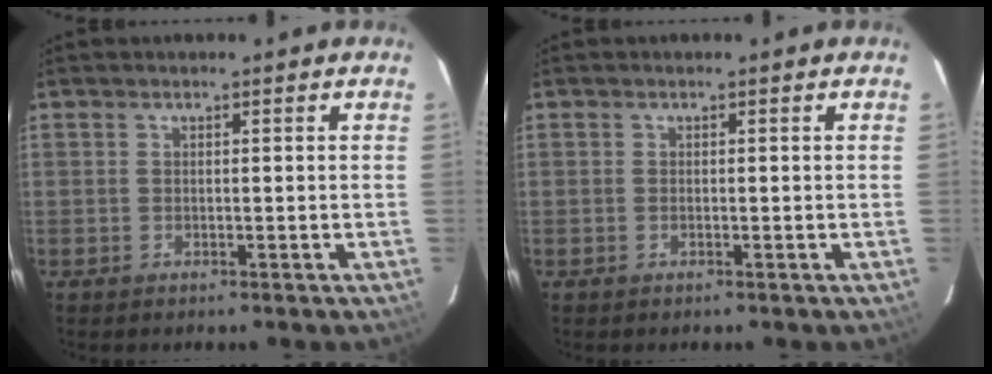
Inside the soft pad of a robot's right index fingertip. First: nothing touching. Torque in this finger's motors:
{"motor_torque": [0.07, 0.01, 0.04, 0.01]}